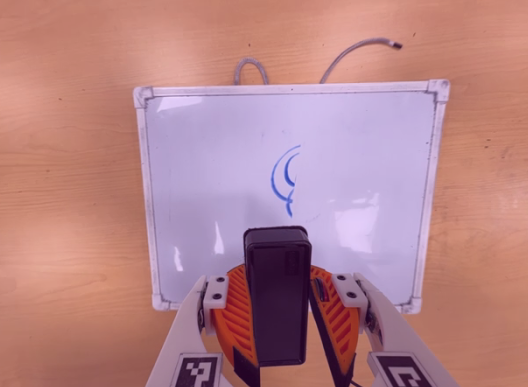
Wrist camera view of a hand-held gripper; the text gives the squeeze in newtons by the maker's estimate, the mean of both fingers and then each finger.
{"total": 8.3, "left": 8.7, "right": 7.9}